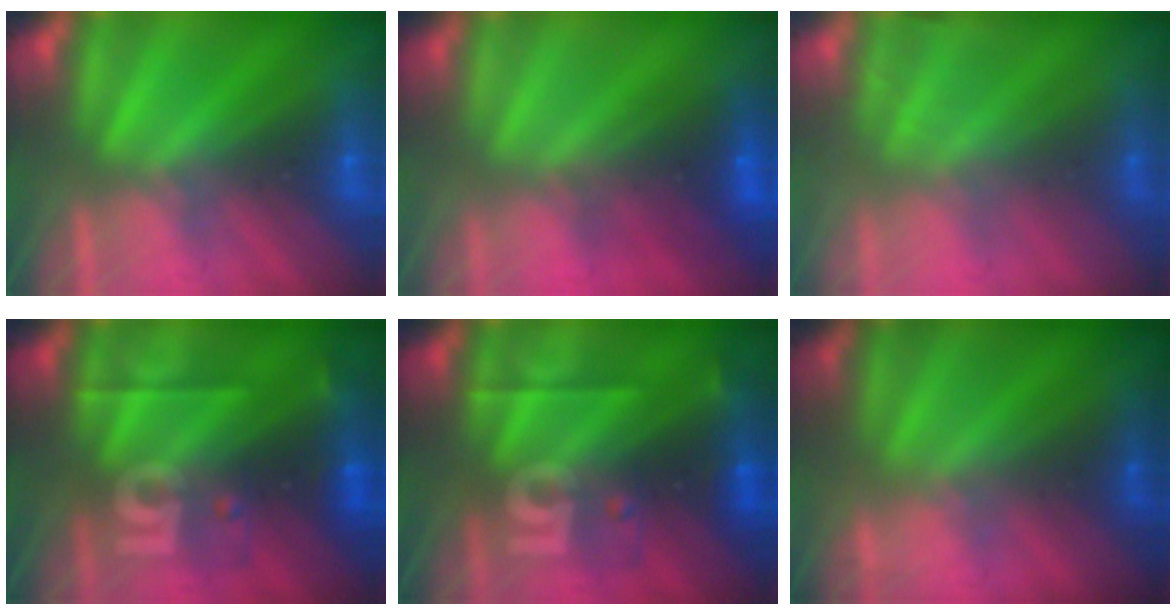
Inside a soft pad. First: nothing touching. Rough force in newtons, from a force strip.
{"total": 2.5}
{"total": 2.5}
{"total": 2.4}
{"total": 2.4}
{"total": 1.9}